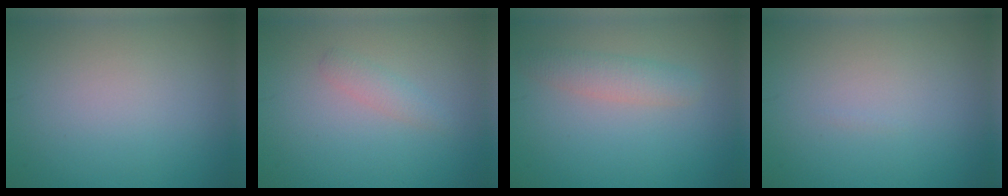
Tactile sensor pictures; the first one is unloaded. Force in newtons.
{"total": 1.3, "press": 1.3, "slide": 0.1}
{"total": 2.4, "press": 2.4, "slide": 0.2}
{"total": 0.0}